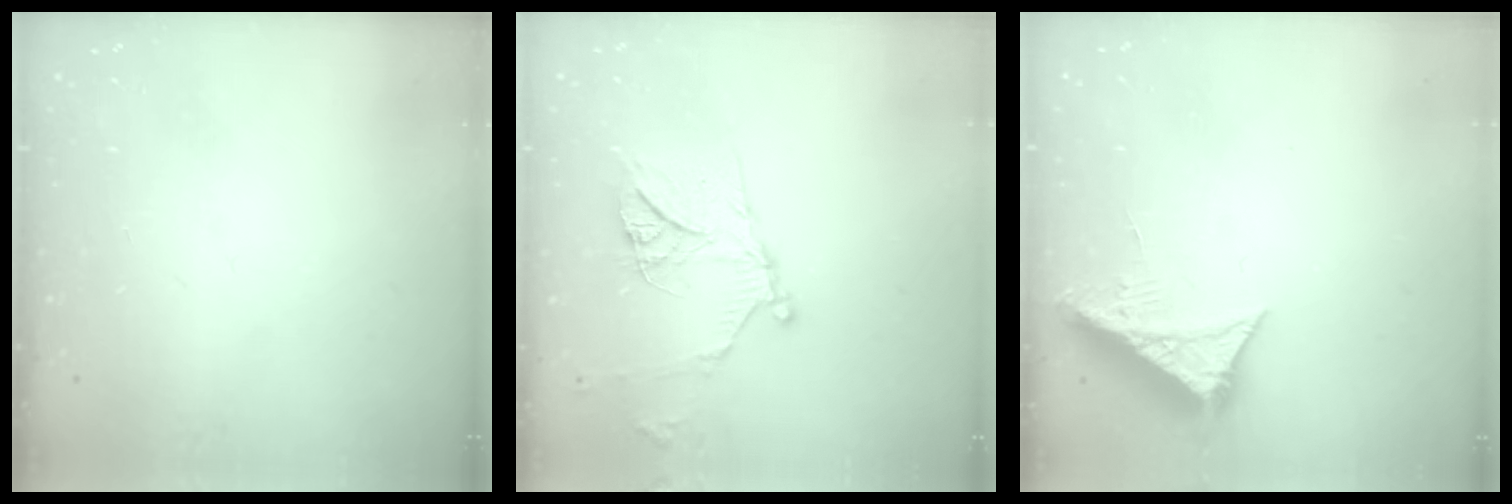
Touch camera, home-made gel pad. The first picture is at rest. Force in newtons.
{"total": 15.6, "press": 15.5, "slide": 1.4}
{"total": 7.3, "press": 7.3, "slide": 0.2}